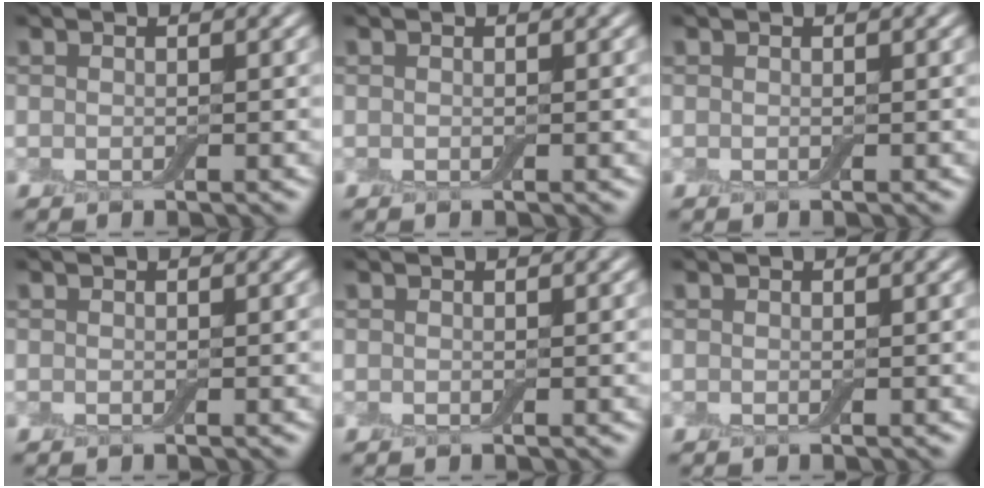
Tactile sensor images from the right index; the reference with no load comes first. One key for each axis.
{"total": 0.0}
{"total": 0.0}
{"total": 0.0}
{"total": 0.0}
{"total": 0.0}